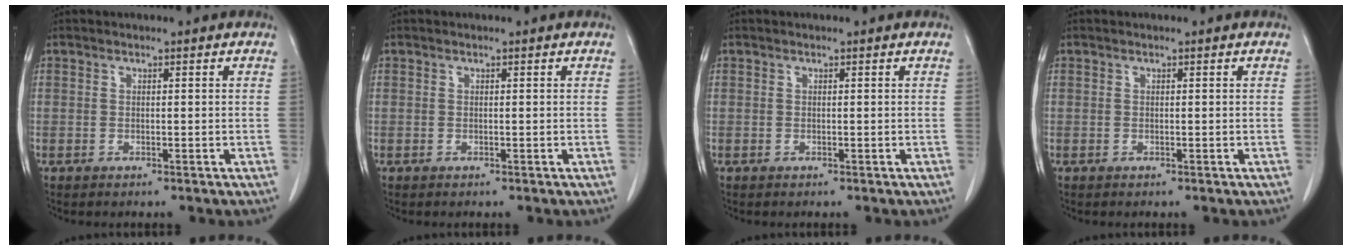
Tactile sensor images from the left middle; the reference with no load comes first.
{"total": 0.0}
{"total": 0.0}
{"total": 0.0}